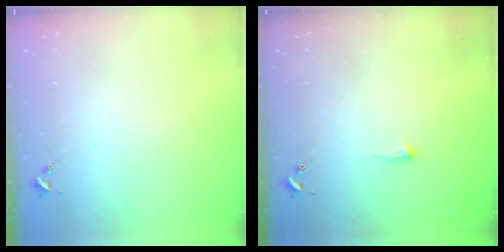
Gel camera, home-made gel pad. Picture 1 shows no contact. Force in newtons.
{"total": 3.9, "press": 3.8, "slide": 0.7}